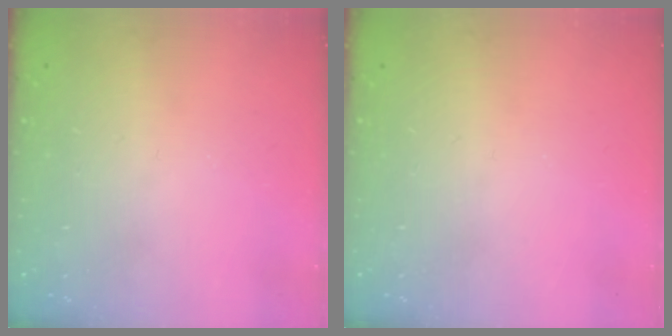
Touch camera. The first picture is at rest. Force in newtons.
{"total": 0.0}